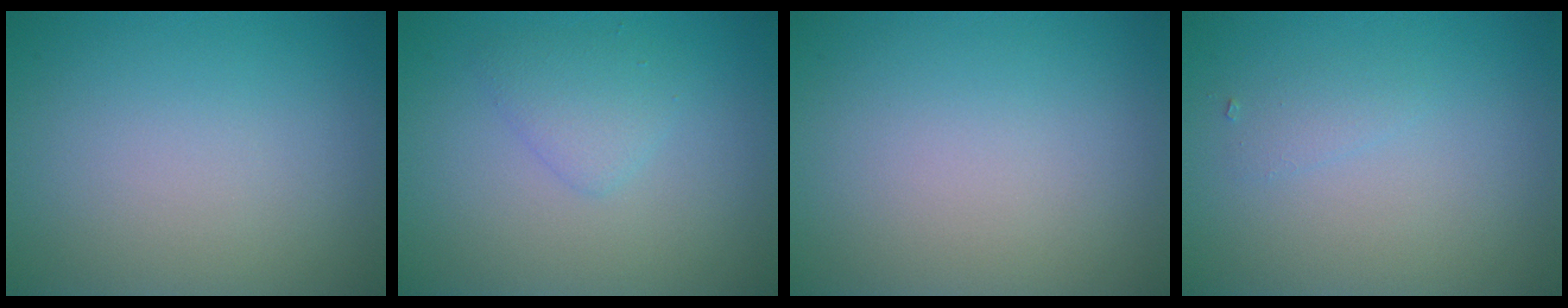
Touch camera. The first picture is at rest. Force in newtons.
{"total": 1.8, "press": 1.8, "slide": 0.1}
{"total": 0.0}
{"total": 0.8, "press": 0.8, "slide": 0.0}